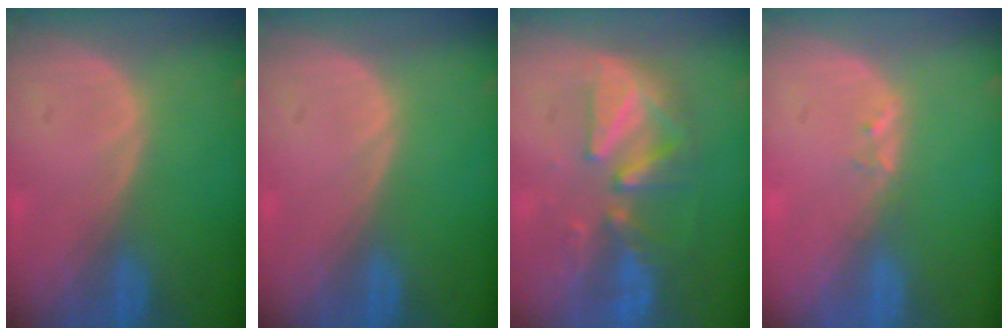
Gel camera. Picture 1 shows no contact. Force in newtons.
{"total": 0.0}
{"total": 8.0, "press": 7.9, "slide": 1.5}
{"total": 1.4, "press": 1.3, "slide": 0.7}